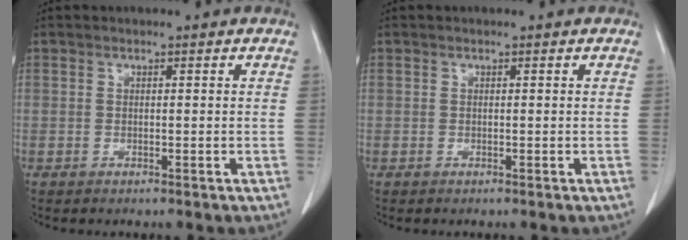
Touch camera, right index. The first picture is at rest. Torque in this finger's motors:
{"motor_torque": [0.00, 0.00, 0.00, 0.00]}